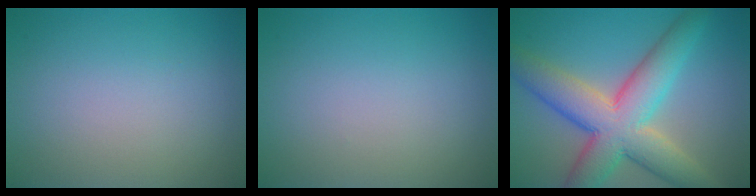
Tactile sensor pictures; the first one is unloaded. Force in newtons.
{"total": 0.0}
{"total": 9.7, "press": 9.7, "slide": 0.2}